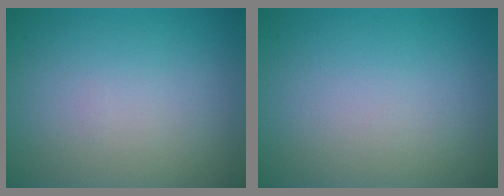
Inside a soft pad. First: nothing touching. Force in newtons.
{"total": 0.0}